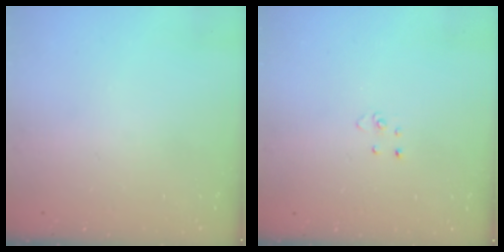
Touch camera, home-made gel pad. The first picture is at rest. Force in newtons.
{"total": 2.9, "press": 2.9, "slide": 0.2}